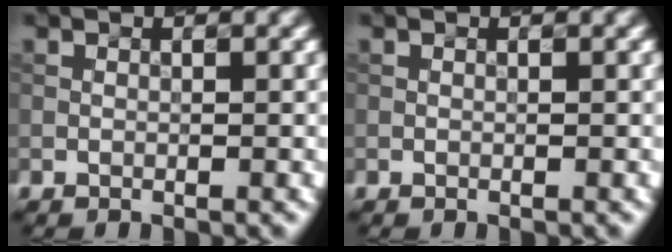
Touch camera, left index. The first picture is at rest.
{"total": 0.0}